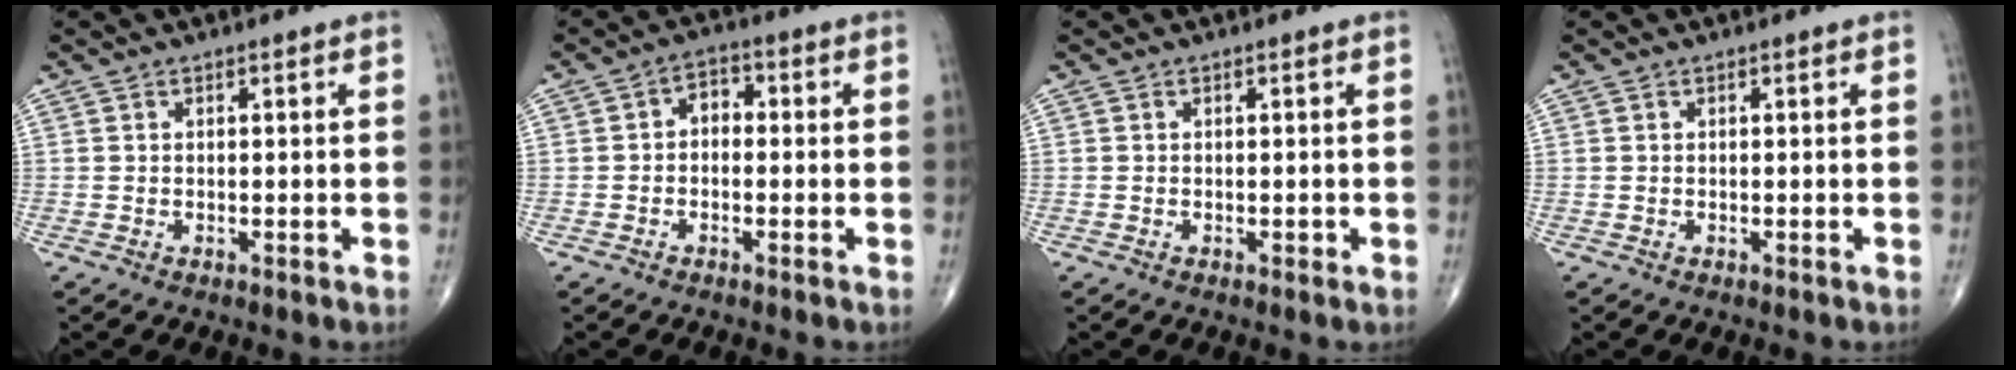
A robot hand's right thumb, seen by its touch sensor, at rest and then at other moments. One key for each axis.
{"total": 3.7, "fx": -0.3, "fy": 2.6, "fz": 2.6, "tx": -0.027, "ty": 0.016, "tz": -0.018}
{"total": 0.5, "fx": -0.2, "fy": 0.3, "fz": 0.4, "tx": -0.002, "ty": 0.000, "tz": -0.005}
{"total": 0.0}